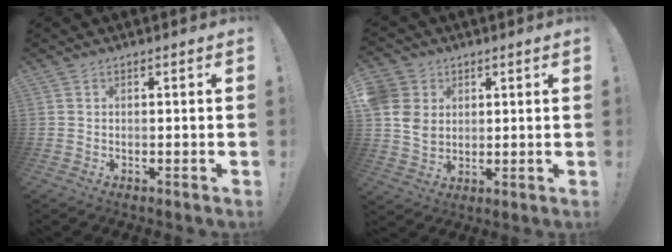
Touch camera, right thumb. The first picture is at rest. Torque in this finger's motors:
{"motor_torque": [0.06, 0.06, 1.17, 0.19, 0.36]}